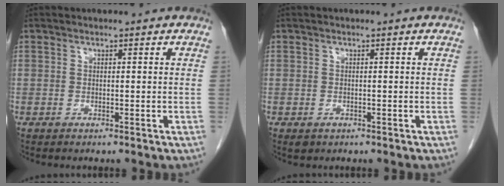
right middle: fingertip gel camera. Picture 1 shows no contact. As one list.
[{"total": 0.9, "force": [-0.4, 0.7, 0.4], "torque": [-0.007, 0.001, 0.000]}]